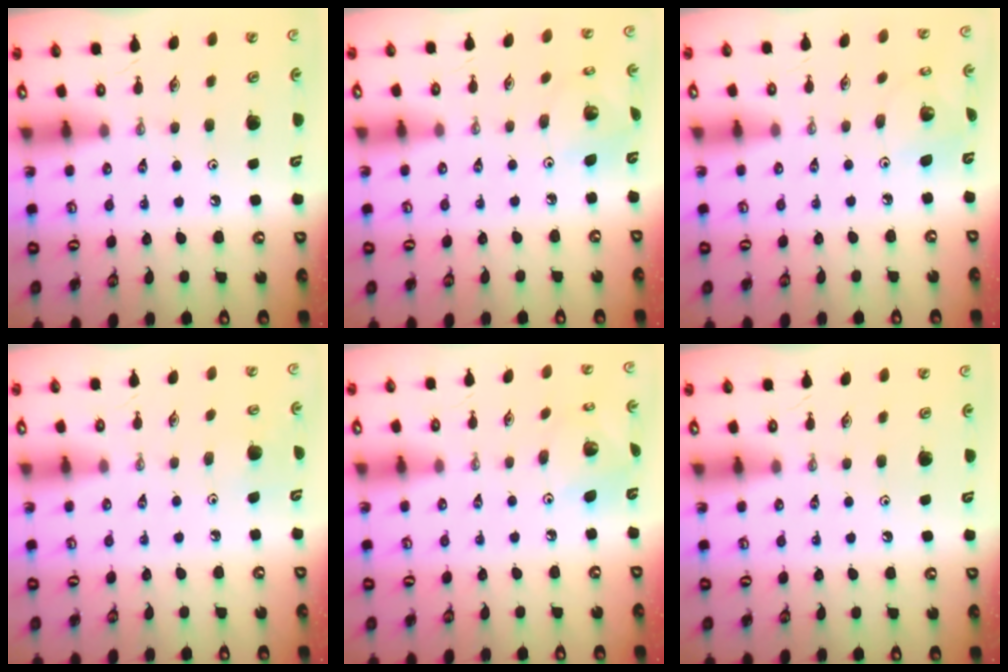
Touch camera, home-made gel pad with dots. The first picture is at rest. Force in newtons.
{"total": 4.6, "press": 4.6, "slide": 0.3}
{"total": 4.7, "press": 4.7, "slide": 0.2}
{"total": 4.1, "press": 4.1, "slide": 0.4}
{"total": 6.6, "press": 6.6, "slide": 0.3}
{"total": 0.0}